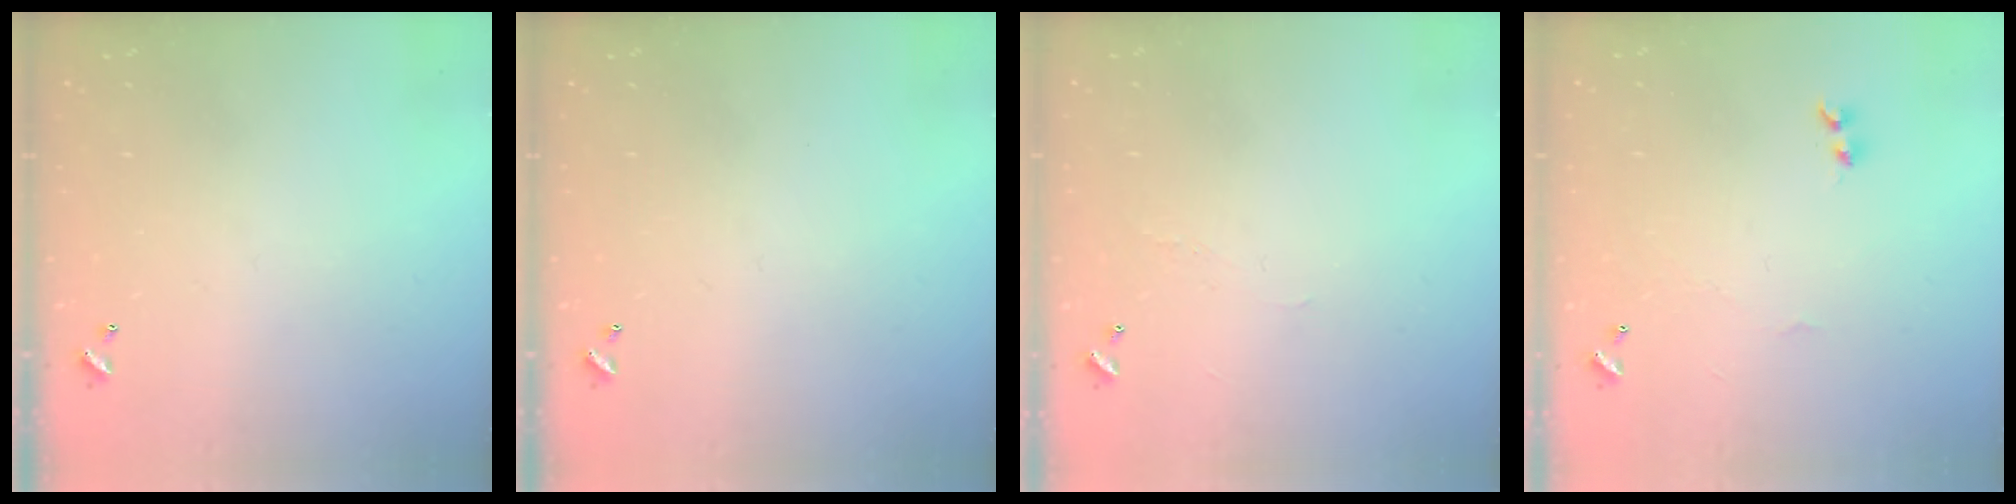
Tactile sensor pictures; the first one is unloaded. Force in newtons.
{"total": 0.0}
{"total": 0.9, "press": 0.7, "slide": 0.6}
{"total": 2.0, "press": 1.9, "slide": 0.6}